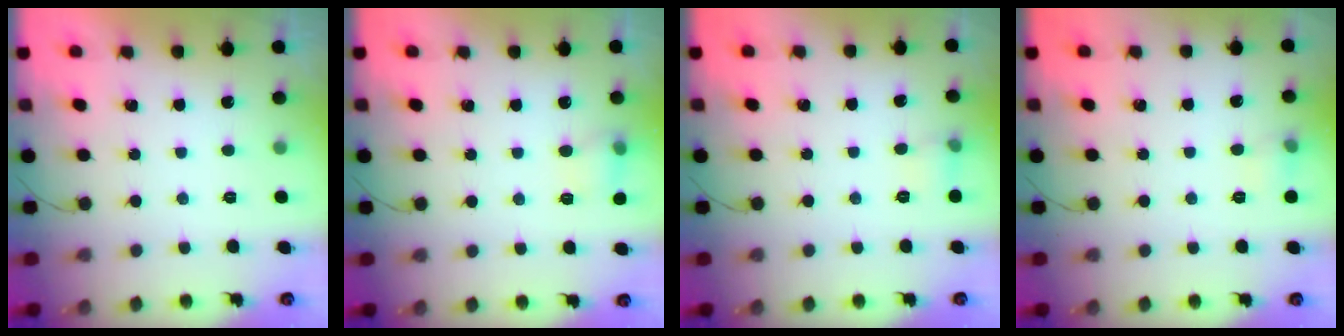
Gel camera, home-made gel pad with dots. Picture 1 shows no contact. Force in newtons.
{"total": 6.1, "press": 5.9, "slide": 1.6}
{"total": 5.7, "press": 5.5, "slide": 1.7}
{"total": 4.8, "press": 4.6, "slide": 1.4}